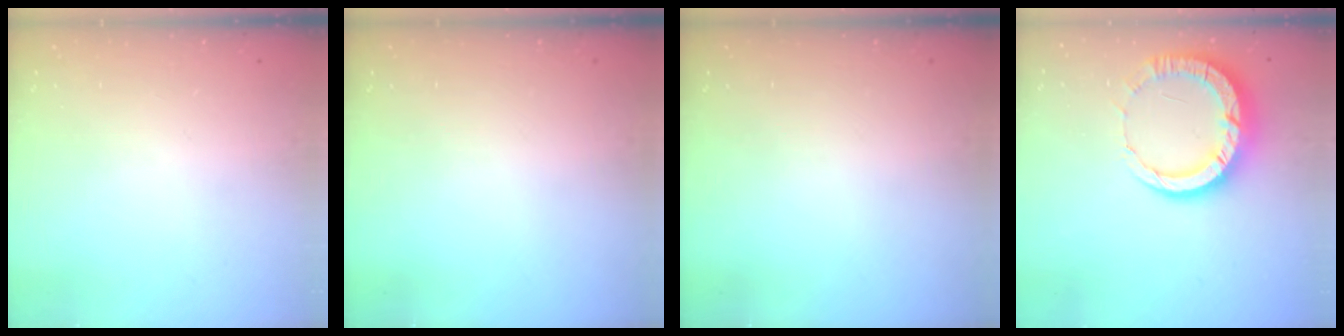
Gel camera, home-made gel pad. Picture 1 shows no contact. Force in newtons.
{"total": 0.0}
{"total": 0.0}
{"total": 11.3, "press": 11.2, "slide": 1.2}